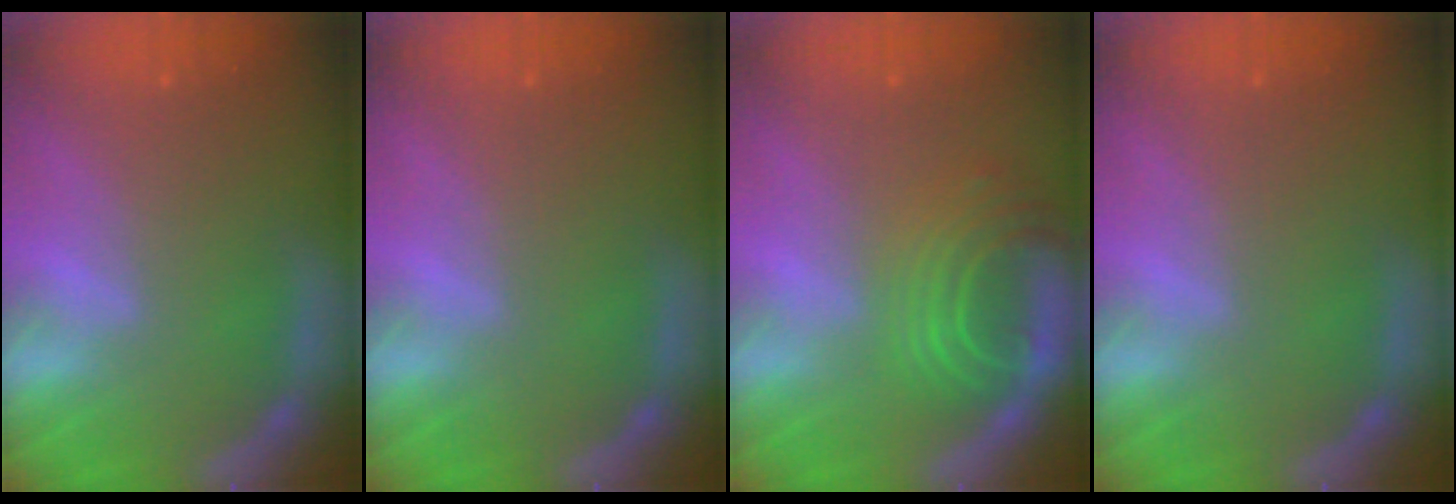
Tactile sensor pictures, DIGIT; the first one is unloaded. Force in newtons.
{"total": 0.0}
{"total": 8.1}
{"total": 0.0}